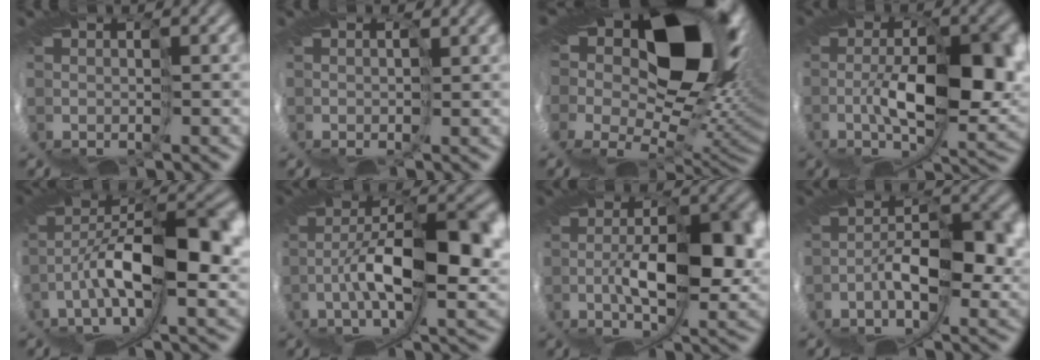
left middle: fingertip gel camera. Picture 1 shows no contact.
{"total": 0.6, "force": [0.4, 0.0, 0.4], "torque": [-0.019, 0.006, -0.001]}
{"total": 15.8, "force": [6.2, 7.9, 12.2], "torque": [-0.227, 0.003, 0.136]}
{"total": 7.3, "force": [0.0, 2.7, 6.8], "torque": [-0.147, -0.008, -0.003]}
{"total": 8.6, "force": [0.4, 3.4, 7.8], "torque": [-0.160, 0.010, 0.000]}
{"total": 7.8, "force": [0.1, 3.1, 7.2], "torque": [-0.144, 0.001, -0.007]}
{"total": 6.2, "force": [-0.1, 2.1, 5.8], "torque": [-0.128, -0.009, -0.006]}
{"total": 5.3, "force": [-1.0, 2.1, 4.8], "torque": [-0.111, -0.005, -0.020]}